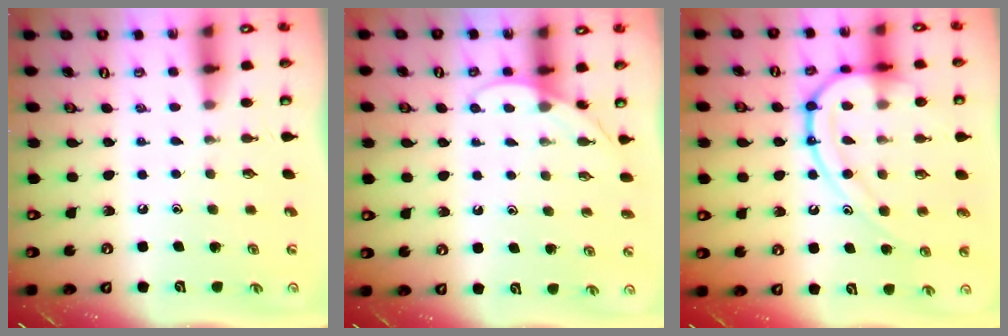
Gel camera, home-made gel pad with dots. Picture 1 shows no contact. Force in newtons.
{"total": 4.9, "press": 4.9, "slide": 0.5}
{"total": 17.4, "press": 17.4, "slide": 1.6}